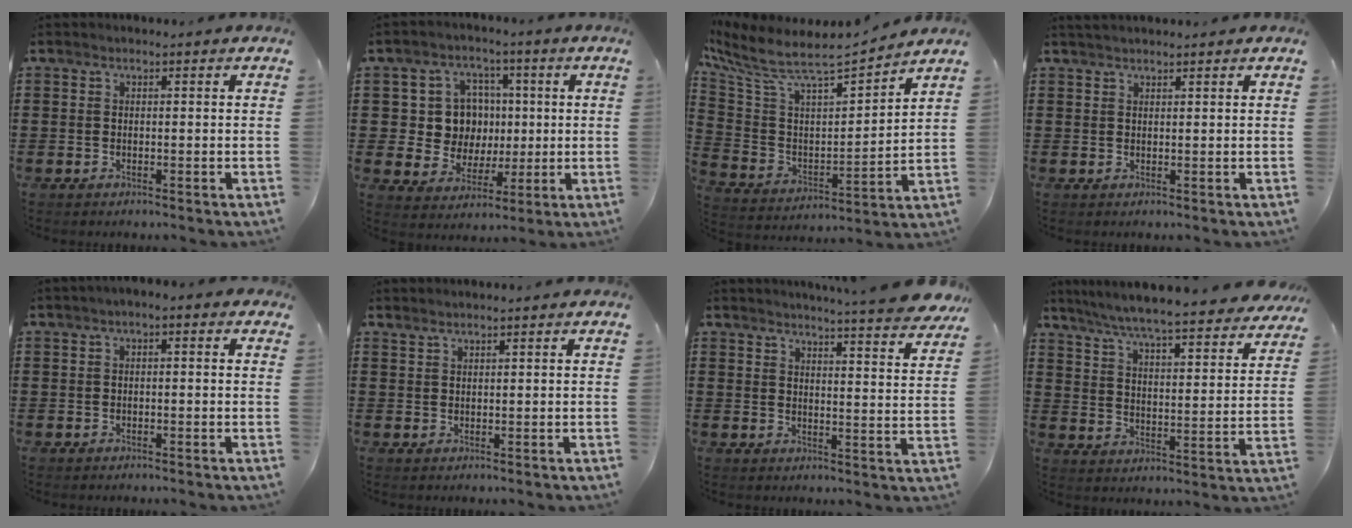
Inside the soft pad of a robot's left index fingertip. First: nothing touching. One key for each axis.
{"total": 8.9, "fx": 1.3, "fy": 8.1, "fz": 3.5, "tx": -0.084, "ty": 0.016, "tz": 0.030}
{"total": 7.2, "fx": 6.4, "fy": 1.2, "fz": 3.1, "tx": -0.095, "ty": -0.057, "tz": 0.101}
{"total": 1.1, "fx": 1.1, "fy": 0.0, "fz": 0.3, "tx": -0.006, "ty": 0.001, "tz": 0.021}
{"total": 1.1, "fx": -0.4, "fy": 0.2, "fz": 1.0, "tx": -0.017, "ty": -0.001, "tz": -0.007}
{"total": 1.2, "fx": 1.2, "fy": -0.1, "fz": 0.2, "tx": -0.005, "ty": -0.002, "tz": 0.023}
{"total": 5.0, "fx": 4.7, "fy": -1.0, "fz": 1.5, "tx": -0.032, "ty": -0.035, "tz": 0.076}
{"total": 6.2, "fx": 5.8, "fy": -0.7, "fz": 2.2, "tx": -0.071, "ty": -0.050, "tz": 0.094}